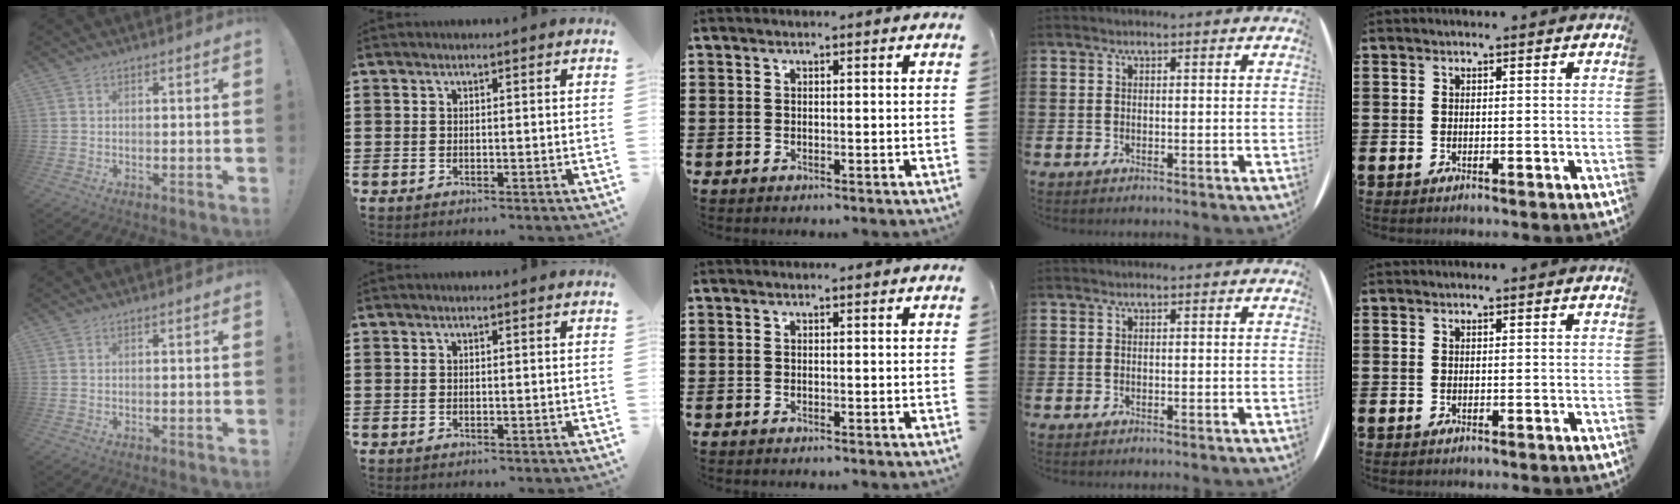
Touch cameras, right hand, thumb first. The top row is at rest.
{}